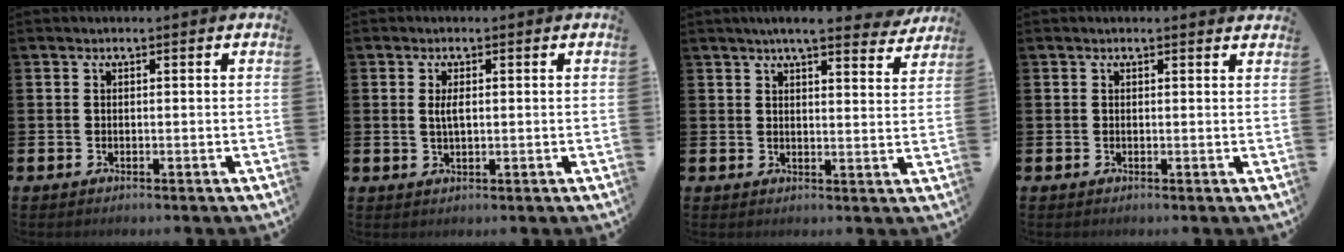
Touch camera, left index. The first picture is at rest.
{"total": 2.0, "force": [0.5, 0.8, 1.8], "torque": [-0.035, 0.003, 0.006]}
{"total": 5.8, "force": [5.3, 0.5, 2.3], "torque": [-0.041, -0.024, 0.090]}
{"total": 0.5, "force": [0.5, 0.0, 0.1], "torque": [0.002, -0.002, 0.009]}